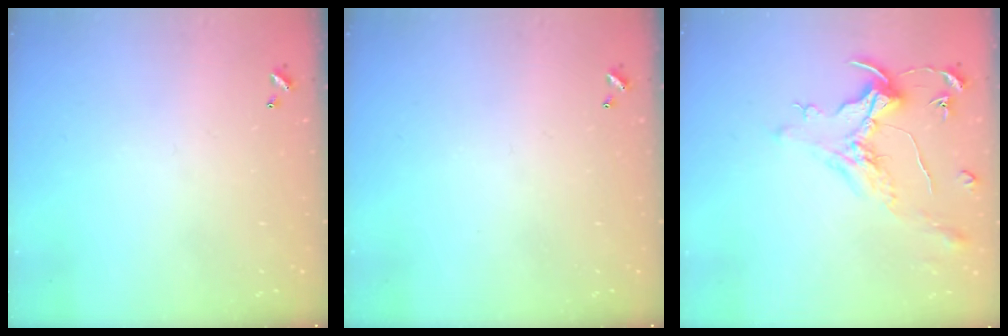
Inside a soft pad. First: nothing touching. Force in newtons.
{"total": 0.0}
{"total": 1.6, "press": 1.4, "slide": 0.7}